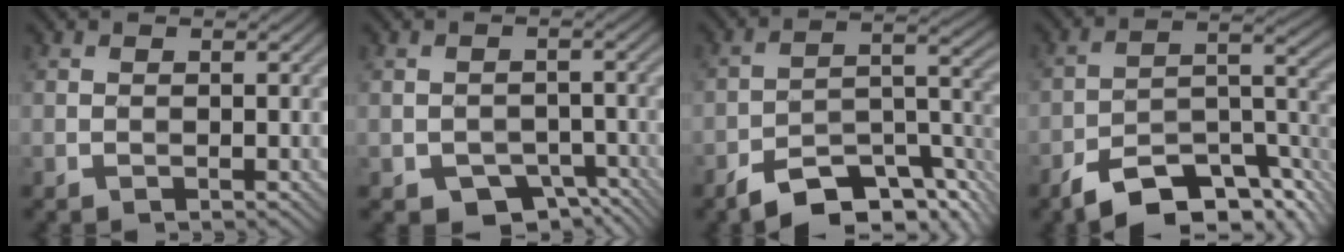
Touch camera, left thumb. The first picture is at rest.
{"total": 5.9, "force": [-3.6, 3.8, 2.8], "torque": [-0.043, -0.011, -0.050]}
{"total": 11.2, "force": [-8.0, 3.9, 6.8], "torque": [-0.099, -0.002, -0.143]}
{"total": 12.6, "force": [-9.0, 4.3, 7.7], "torque": [-0.116, -0.004, -0.157]}